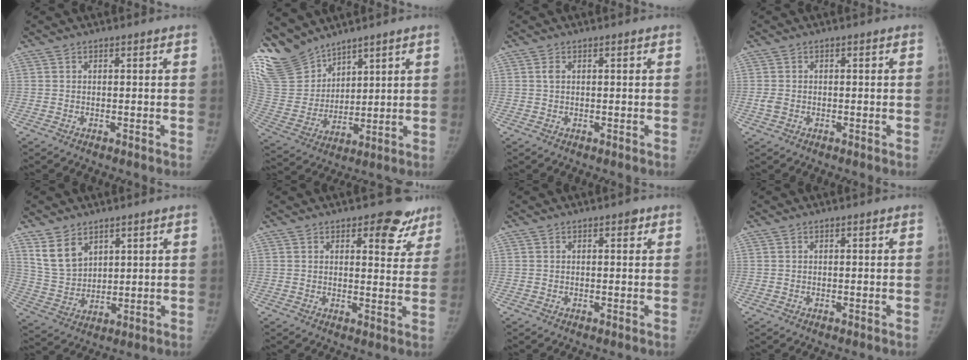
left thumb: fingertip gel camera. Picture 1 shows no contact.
{"total": 15.8, "force": [13.2, 7.5, 4.3], "torque": [-0.081, -0.057, 0.284]}
{"total": 1.3, "force": [0.4, 0.7, 0.9], "torque": [-0.018, 0.002, 0.009]}
{"total": 1.6, "force": [-0.4, 1.2, 0.9], "torque": [-0.020, 0.000, -0.010]}
{"total": 7.9, "force": [4.8, 5.1, 3.7], "torque": [-0.054, -0.024, 0.109]}
{"total": 8.3, "force": [5.6, 4.1, 4.4], "torque": [-0.011, -0.031, 0.064]}
{"total": 1.2, "force": [0.6, 0.7, 0.8], "torque": [-0.004, -0.001, 0.005]}
{"total": 0.0}